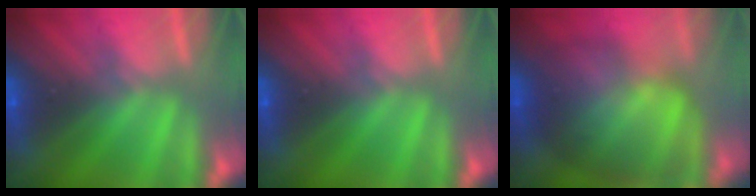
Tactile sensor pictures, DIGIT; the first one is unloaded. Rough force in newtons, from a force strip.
{"total": 0.0}
{"total": 7.2}